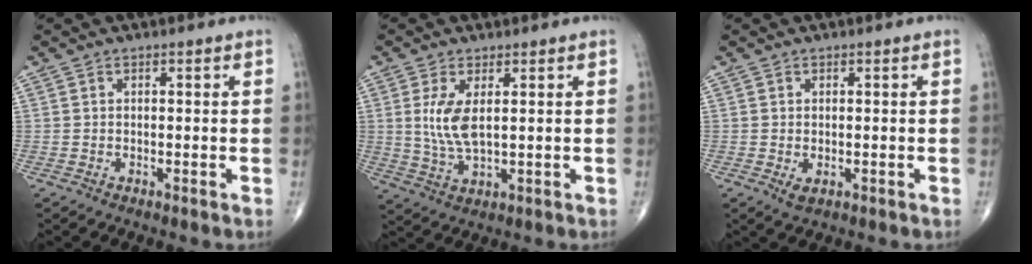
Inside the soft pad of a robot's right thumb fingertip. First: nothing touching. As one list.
[{"total": 6.6, "force": [1.3, 2.6, 5.9], "torque": [-0.131, -0.013, 0.034]}, {"total": 1.8, "force": [-0.4, 1.0, 1.5], "torque": [-0.022, -0.004, -0.004]}]